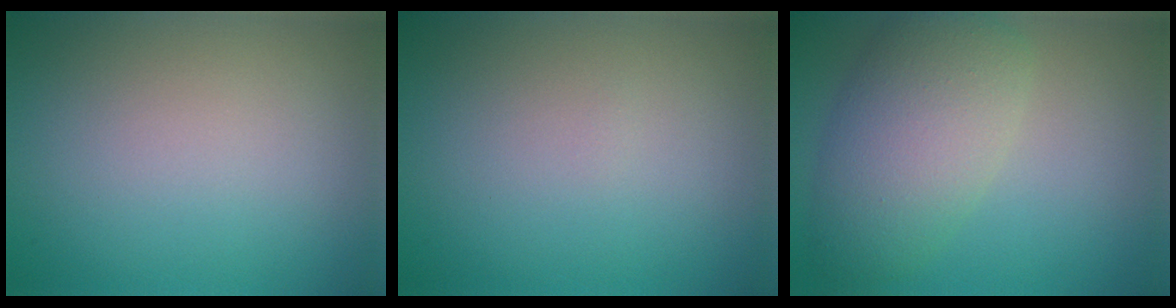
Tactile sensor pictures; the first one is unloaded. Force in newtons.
{"total": 0.0}
{"total": 6.4, "press": 6.4, "slide": 0.3}